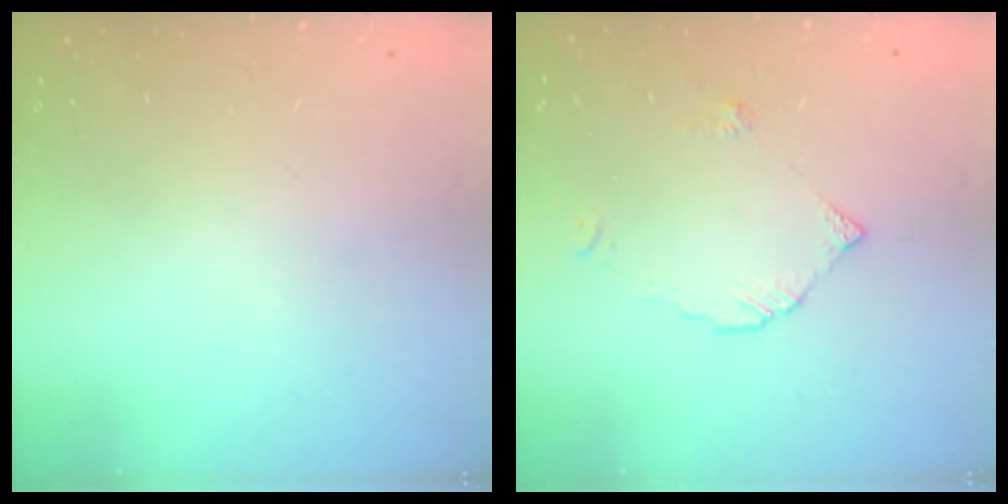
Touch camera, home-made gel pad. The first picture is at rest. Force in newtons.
{"total": 3.0, "press": 3.0, "slide": 0.2}